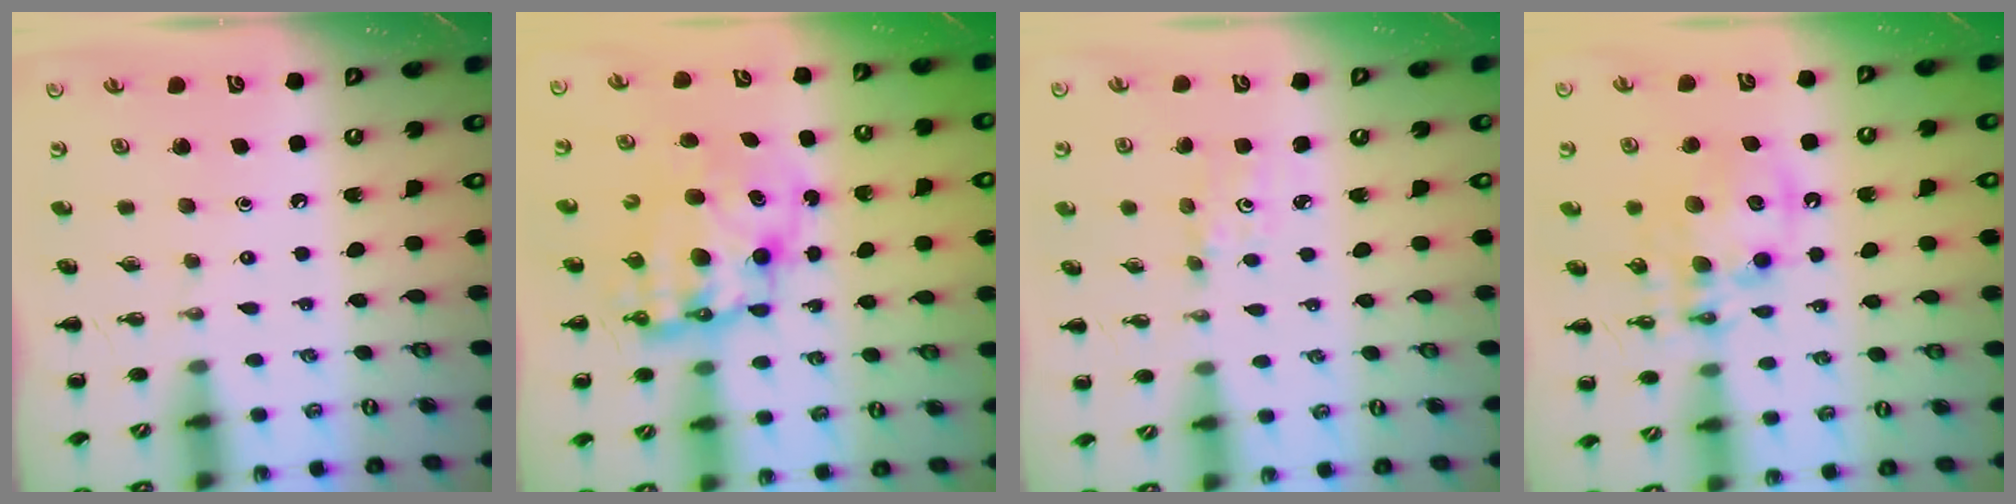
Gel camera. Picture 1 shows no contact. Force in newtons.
{"total": 11.0, "press": 10.5, "slide": 3.1}
{"total": 2.7, "press": 2.6, "slide": 0.8}
{"total": 12.7, "press": 12.4, "slide": 2.9}